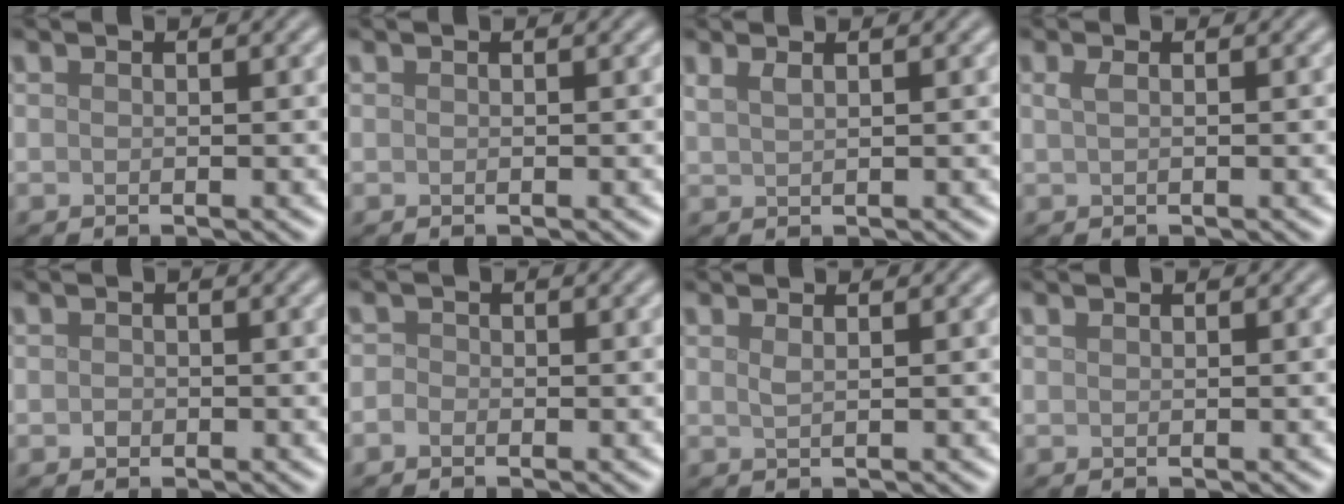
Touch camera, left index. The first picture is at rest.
{"total": 0.0}
{"total": 1.3, "force": [0.8, 0.5, 0.9], "torque": [-0.014, 0.001, 0.016]}
{"total": 0.9, "force": [0.3, 0.3, 0.8], "torque": [-0.016, 0.003, 0.005]}
{"total": 0.6, "force": [-0.2, 0.6, 0.2], "torque": [-0.002, -0.004, -0.005]}
{"total": 0.8, "force": [-0.5, 0.6, 0.3], "torque": [-0.004, 0.000, -0.012]}
{"total": 1.0, "force": [0.5, 0.4, 0.8], "torque": [-0.008, 0.001, 0.007]}
{"total": 0.0}